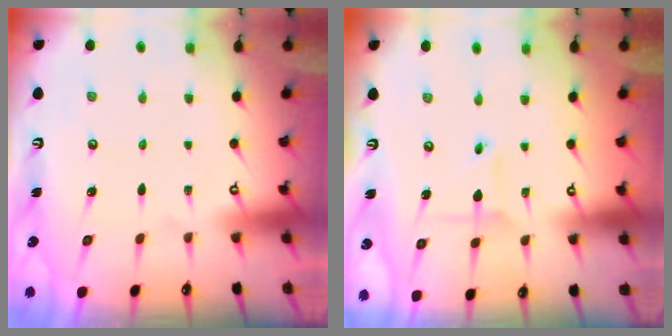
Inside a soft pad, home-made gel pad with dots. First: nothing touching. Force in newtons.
{"total": 2.7, "press": 2.7, "slide": 0.2}